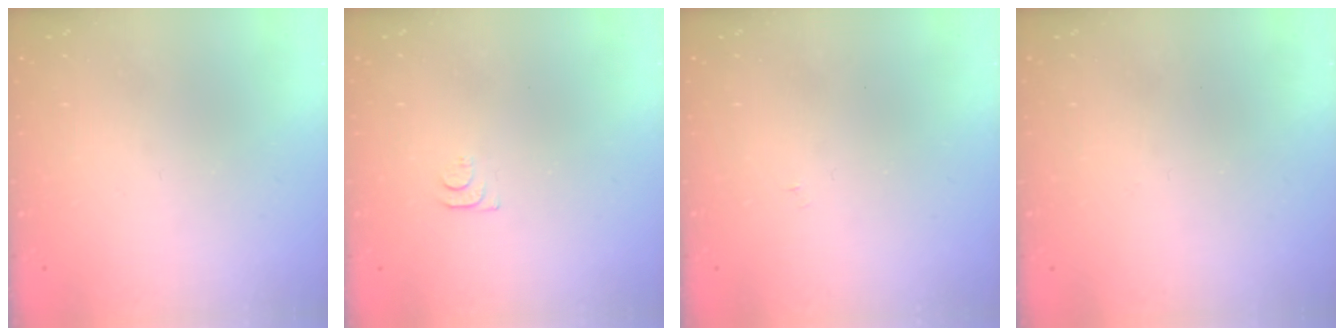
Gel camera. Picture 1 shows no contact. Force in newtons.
{"total": 5.3, "press": 5.2, "slide": 0.6}
{"total": 3.0, "press": 3.0, "slide": 0.3}
{"total": 2.2, "press": 2.2, "slide": 0.4}